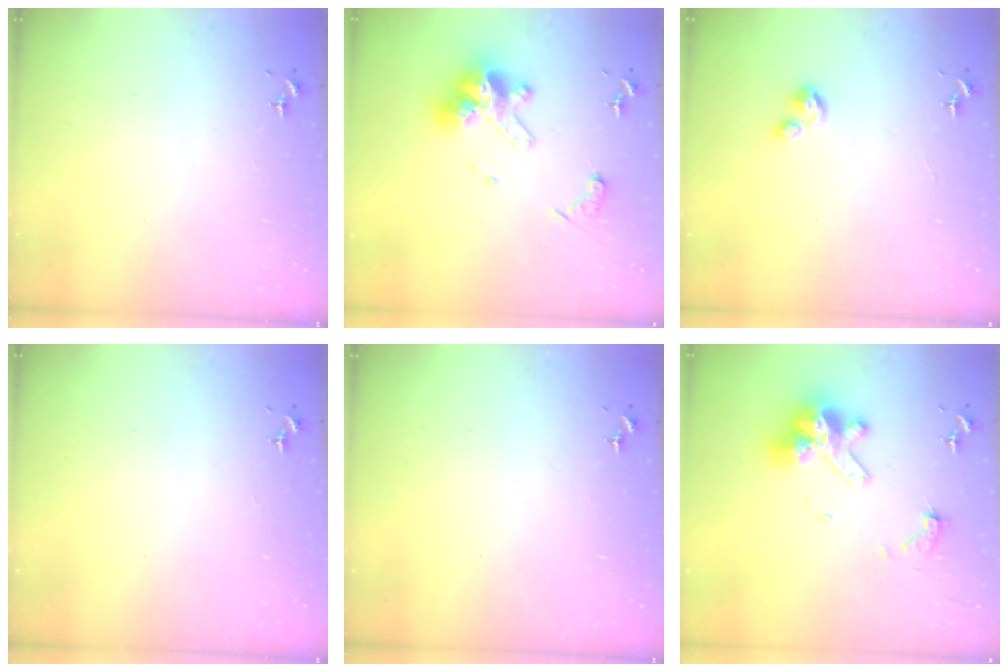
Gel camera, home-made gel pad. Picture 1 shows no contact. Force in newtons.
{"total": 14.8, "press": 14.6, "slide": 2.4}
{"total": 4.2, "press": 4.2, "slide": 0.4}
{"total": 0.0}
{"total": 0.0}
{"total": 15.2, "press": 15.1, "slide": 1.8}